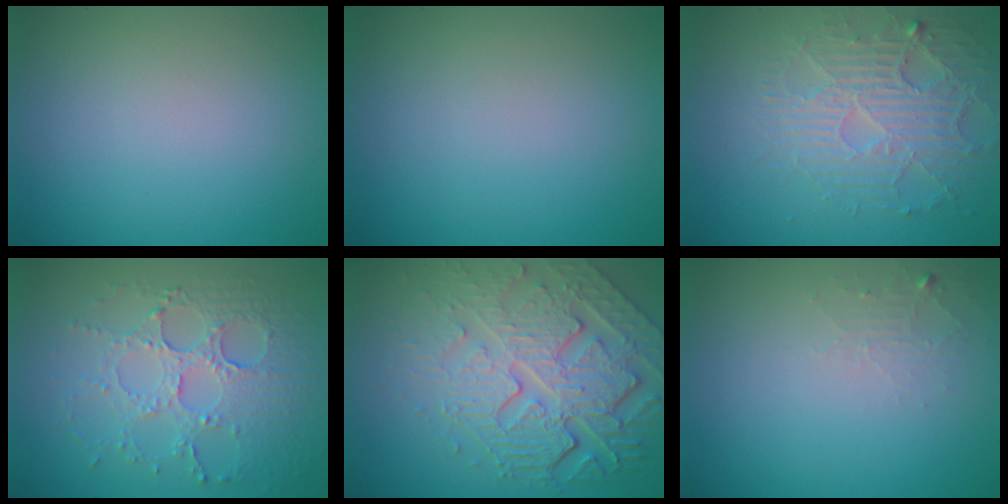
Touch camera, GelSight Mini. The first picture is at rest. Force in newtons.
{"total": 0.0}
{"total": 4.6, "press": 4.0, "slide": 2.2}
{"total": 5.5, "press": 3.8, "slide": 4.0}
{"total": 8.2, "press": 5.8, "slide": 5.8}
{"total": 1.3, "press": 1.3, "slide": 0.2}